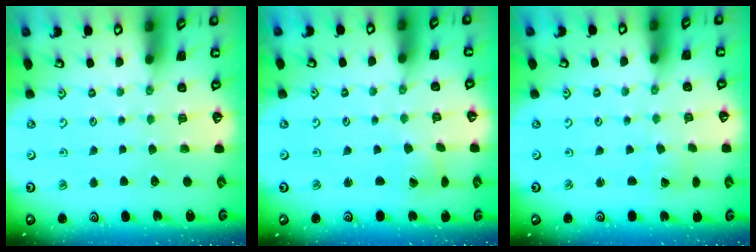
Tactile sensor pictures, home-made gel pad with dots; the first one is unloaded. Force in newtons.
{"total": 1.6, "press": 1.6, "slide": 0.1}
{"total": 0.5, "press": 0.5, "slide": 0.1}